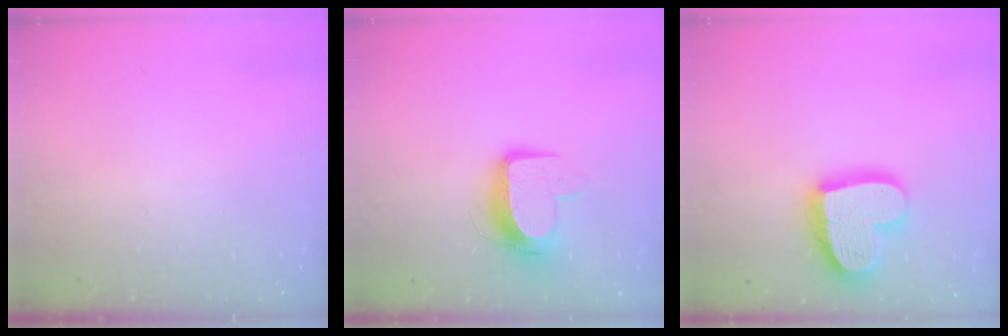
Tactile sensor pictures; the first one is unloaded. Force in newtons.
{"total": 10.6, "press": 10.6, "slide": 0.2}
{"total": 19.9, "press": 19.9, "slide": 1.6}